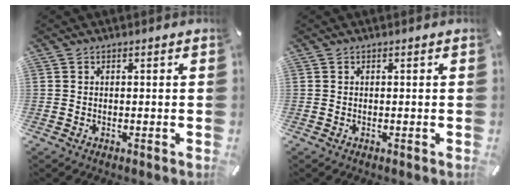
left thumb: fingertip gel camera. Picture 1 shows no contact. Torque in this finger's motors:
{"motor_torque": [-0.08, 0.08, 0.00, 0.00, 0.00]}